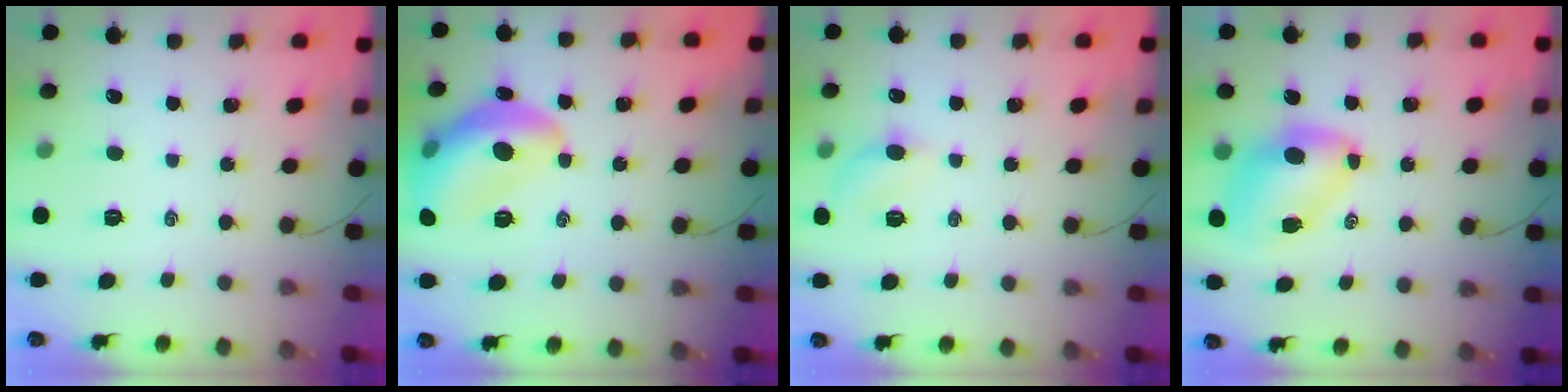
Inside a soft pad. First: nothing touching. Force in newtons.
{"total": 15.6, "press": 15.5, "slide": 1.9}
{"total": 4.5, "press": 4.3, "slide": 1.1}
{"total": 6.9, "press": 6.8, "slide": 1.2}